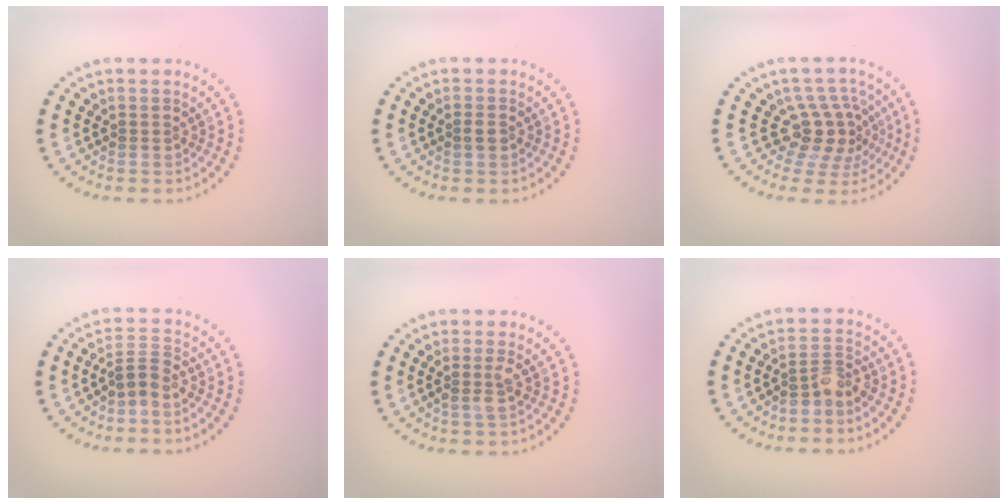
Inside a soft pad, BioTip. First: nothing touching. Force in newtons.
{"total": 1.0, "press": 0.9, "slide": 0.3}
{"total": 3.7, "press": 2.9, "slide": 2.3}
{"total": 2.3, "press": 1.6, "slide": 1.6}
{"total": 1.4, "press": 1.2, "slide": 0.7}
{"total": 2.1, "press": 1.6, "slide": 1.3}